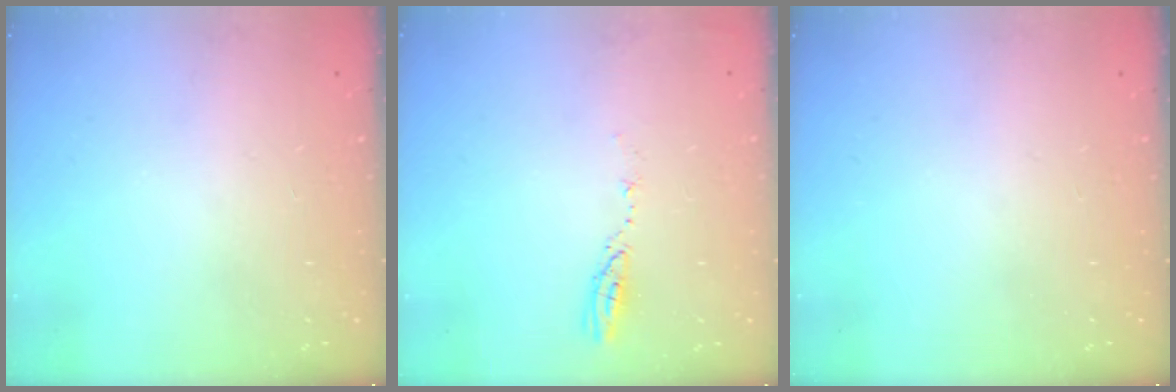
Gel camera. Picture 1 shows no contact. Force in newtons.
{"total": 4.0, "press": 3.9, "slide": 0.4}
{"total": 0.0}